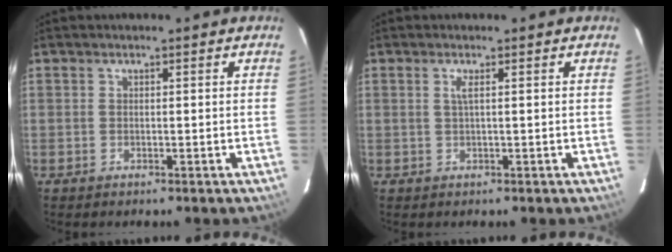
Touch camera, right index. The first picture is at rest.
{"total": 1.2, "force": [0.3, -0.3, 1.2], "torque": [-0.023, 0.000, 0.004]}